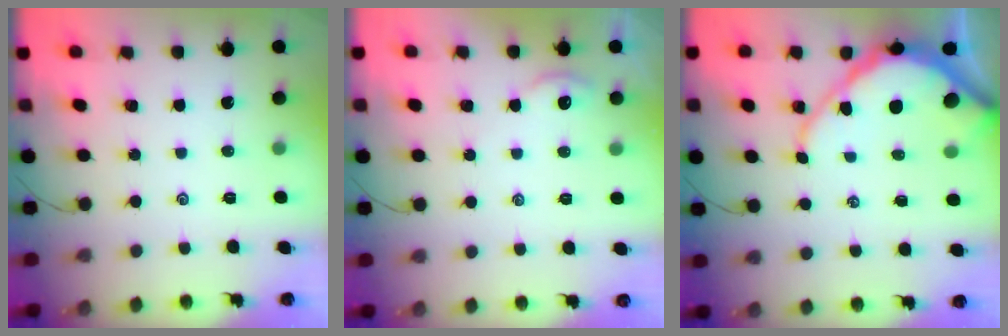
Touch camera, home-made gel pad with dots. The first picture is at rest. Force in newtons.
{"total": 2.2, "press": 2.2, "slide": 0.2}
{"total": 10.7, "press": 10.7, "slide": 0.9}